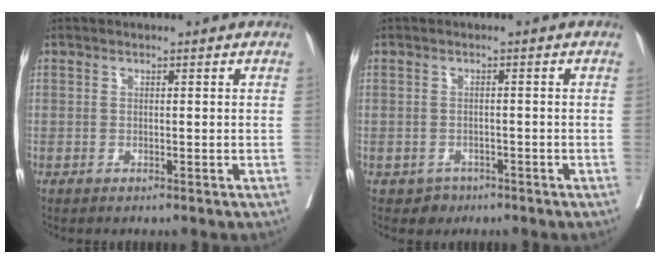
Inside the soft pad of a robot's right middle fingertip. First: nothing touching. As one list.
[{"total": 1.8, "force": [-1.1, 1.5, 0.1], "torque": [-0.001, 0.007, -0.014]}]